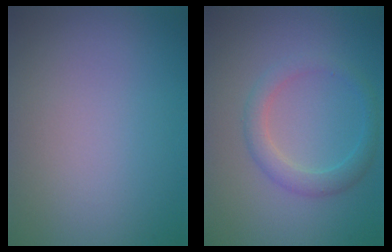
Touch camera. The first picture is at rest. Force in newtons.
{"total": 2.5, "press": 2.5, "slide": 0.2}